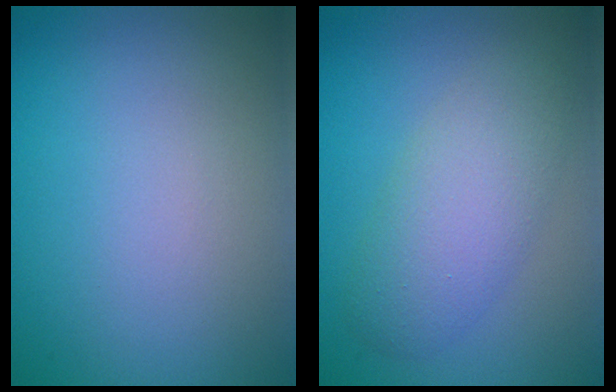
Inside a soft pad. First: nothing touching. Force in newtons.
{"total": 4.7, "press": 4.7, "slide": 0.3}